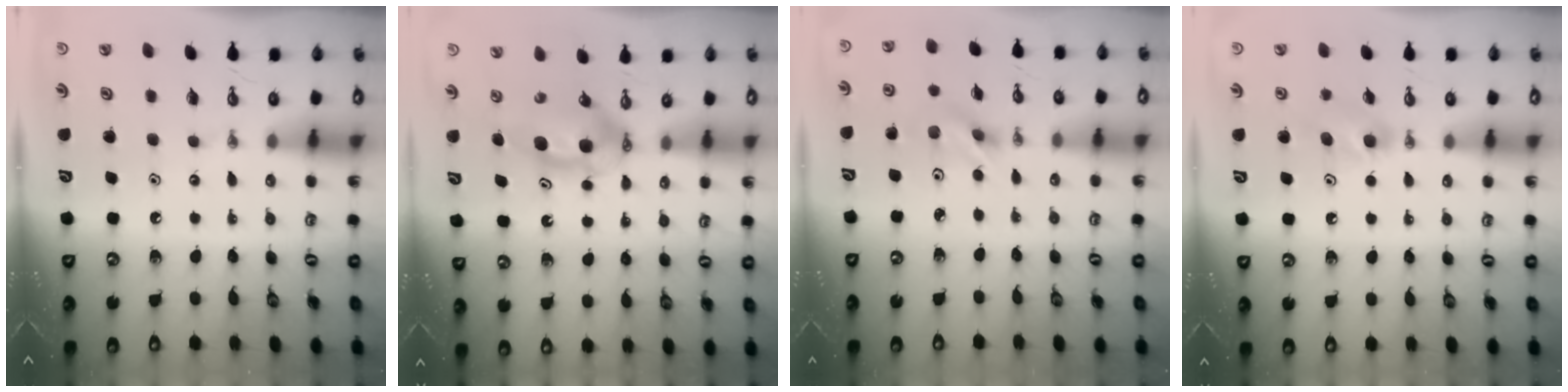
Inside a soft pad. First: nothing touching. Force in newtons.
{"total": 5.7, "press": 5.5, "slide": 1.8}
{"total": 3.6, "press": 2.8, "slide": 2.3}
{"total": 5.8, "press": 5.7, "slide": 0.8}